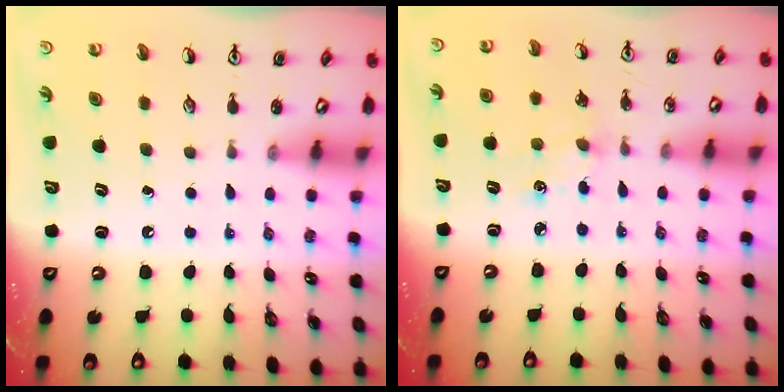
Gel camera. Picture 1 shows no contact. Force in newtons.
{"total": 4.7, "press": 4.7, "slide": 0.6}